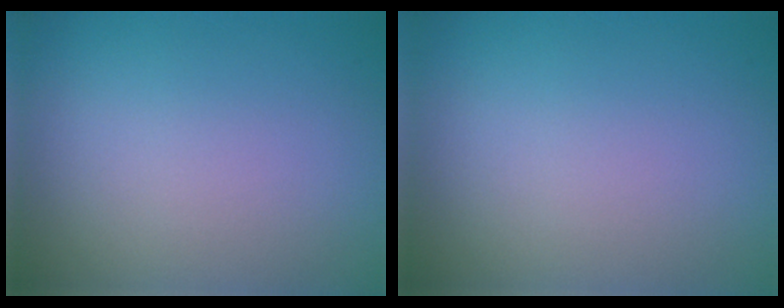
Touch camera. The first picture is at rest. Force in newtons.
{"total": 0.0}